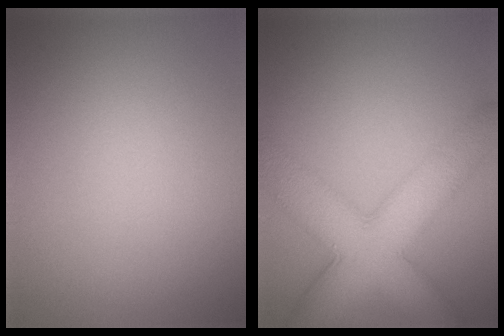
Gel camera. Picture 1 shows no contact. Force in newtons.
{"total": 9.6, "press": 9.6, "slide": 0.6}